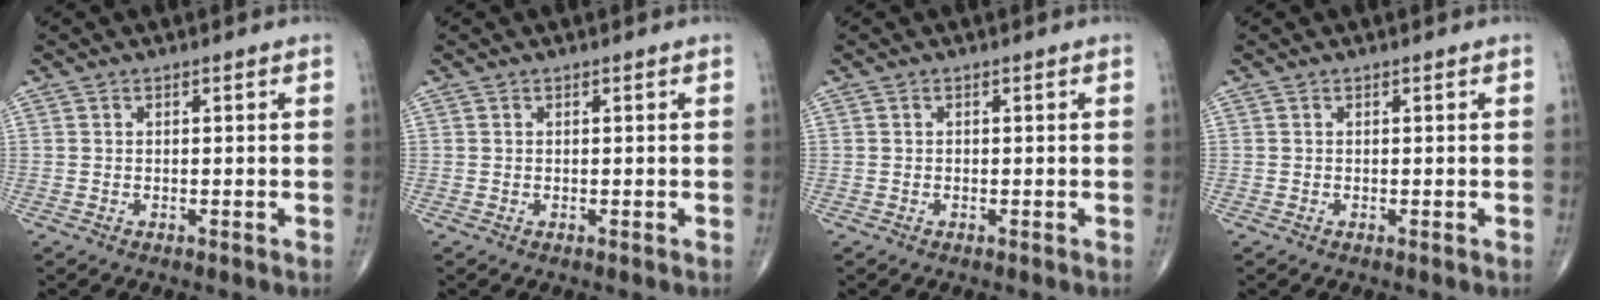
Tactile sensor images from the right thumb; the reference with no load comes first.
{"total": 0.0}
{"total": 0.0}
{"total": 0.0}